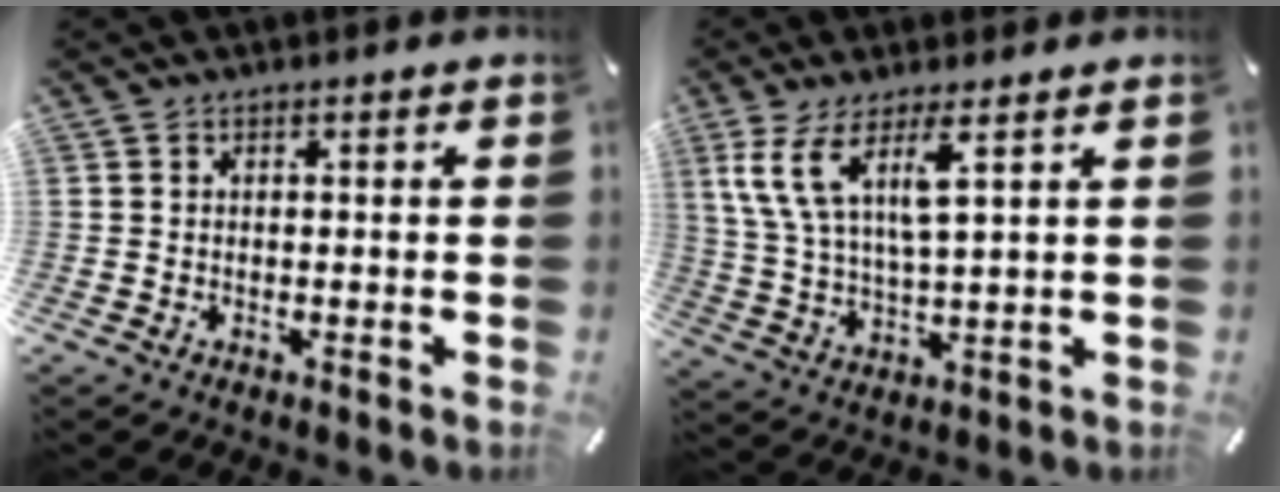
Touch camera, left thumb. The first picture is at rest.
{"total": 9.7, "force": [5.3, 2.8, 7.7], "torque": [-0.179, -0.010, 0.093]}